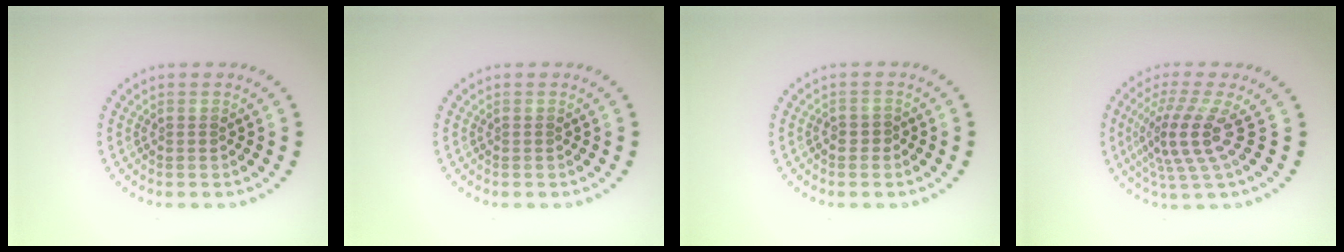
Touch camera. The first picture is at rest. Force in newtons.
{"total": 0.0}
{"total": 0.9, "press": 0.7, "slide": 0.5}
{"total": 4.3, "press": 3.0, "slide": 3.1}